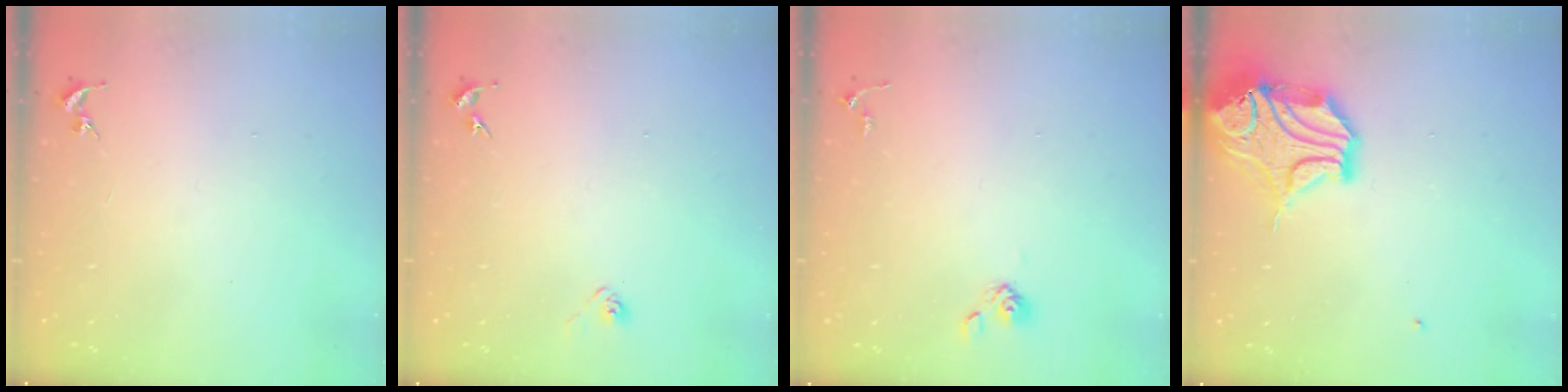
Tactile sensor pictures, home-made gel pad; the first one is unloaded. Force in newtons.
{"total": 4.0, "press": 4.0, "slide": 0.8}
{"total": 3.8, "press": 3.5, "slide": 1.6}
{"total": 16.0, "press": 15.9, "slide": 2.0}